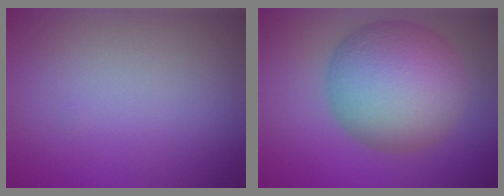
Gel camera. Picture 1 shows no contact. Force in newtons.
{"total": 11.0, "press": 11.0, "slide": 0.3}